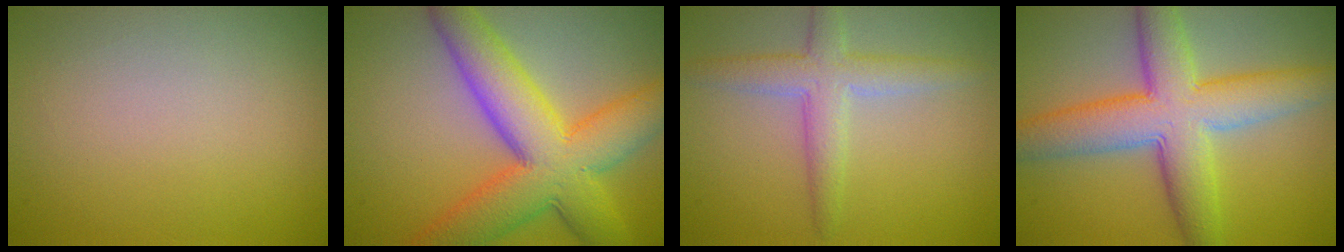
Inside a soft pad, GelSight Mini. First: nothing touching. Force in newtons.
{"total": 9.9, "press": 9.9, "slide": 0.1}
{"total": 3.7, "press": 3.7, "slide": 0.2}
{"total": 8.6, "press": 8.6, "slide": 0.3}